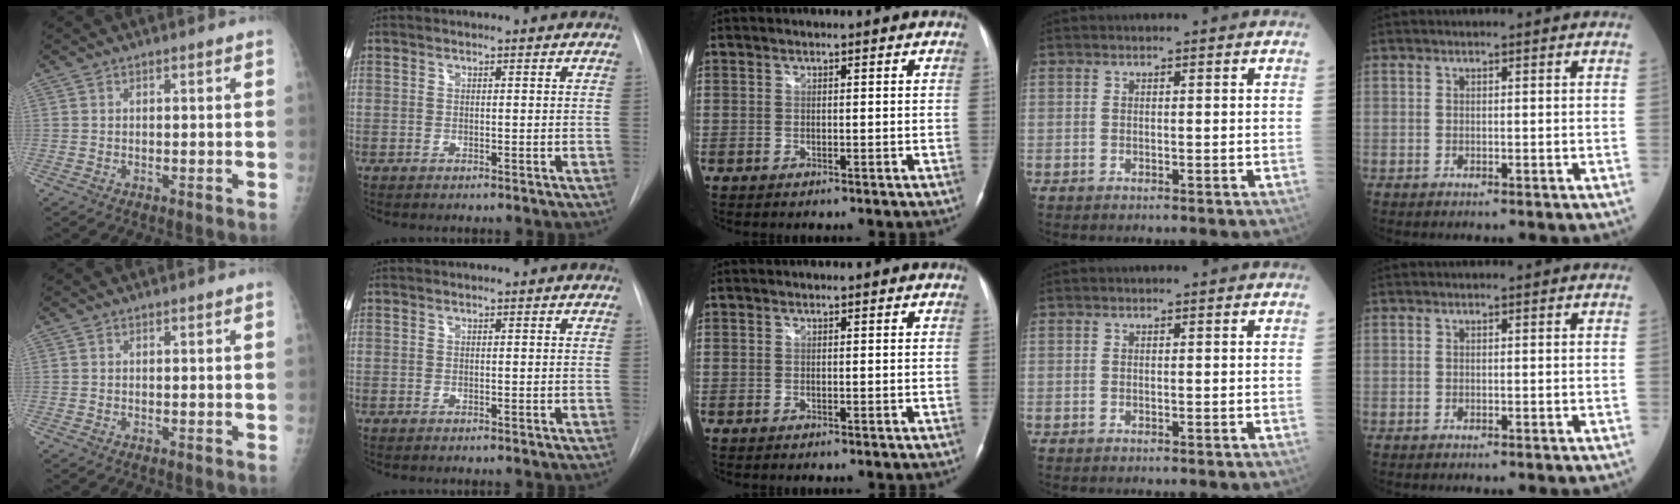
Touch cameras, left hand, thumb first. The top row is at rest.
{}